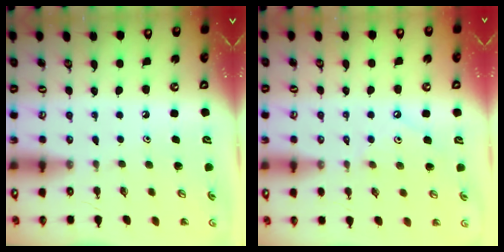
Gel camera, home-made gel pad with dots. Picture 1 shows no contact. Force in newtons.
{"total": 2.8, "press": 2.7, "slide": 0.6}